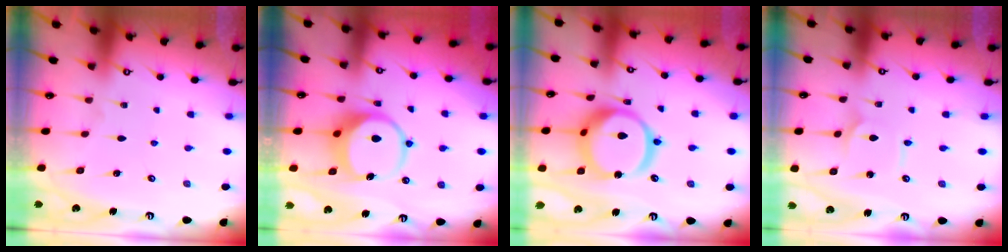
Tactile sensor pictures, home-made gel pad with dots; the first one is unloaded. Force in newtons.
{"total": 8.5, "press": 8.4, "slide": 1.1}
{"total": 18.0, "press": 17.9, "slide": 1.9}
{"total": 1.6, "press": 1.6, "slide": 0.0}